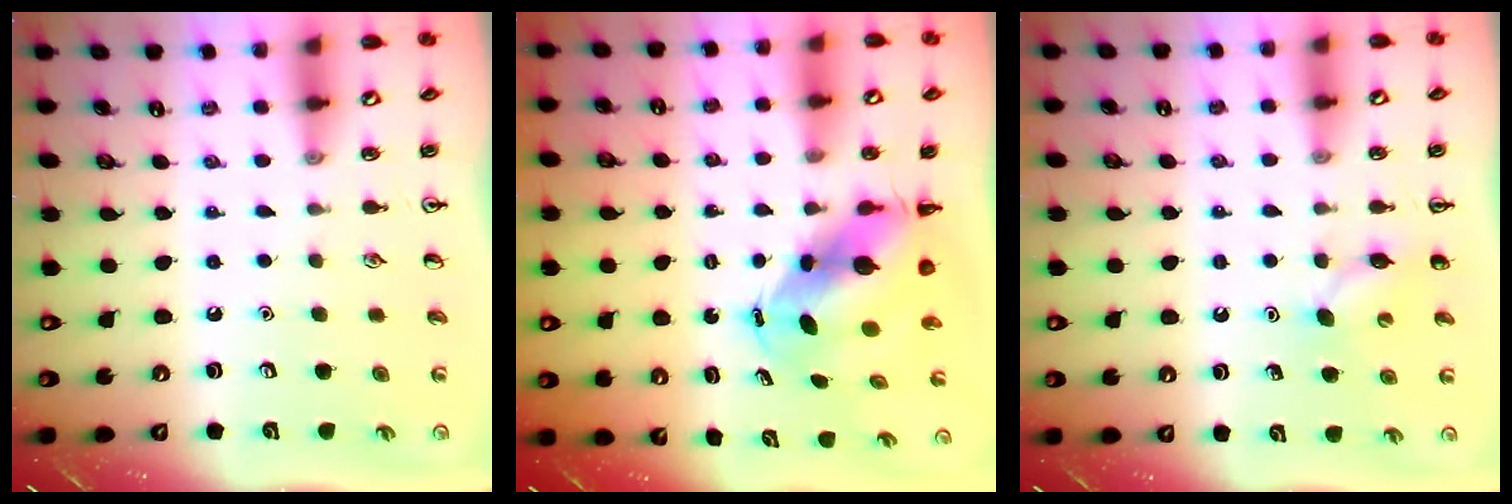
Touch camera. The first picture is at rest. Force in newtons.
{"total": 6.7, "press": 6.5, "slide": 1.7}
{"total": 6.3, "press": 6.1, "slide": 1.8}